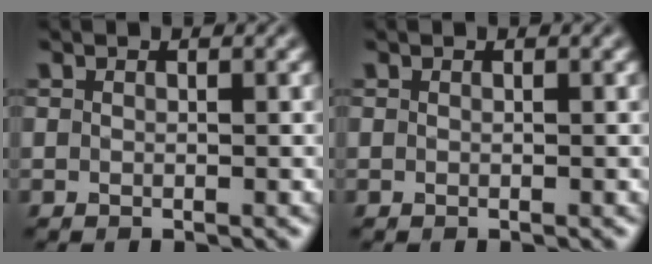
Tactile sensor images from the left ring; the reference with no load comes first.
{"total": 0.0}